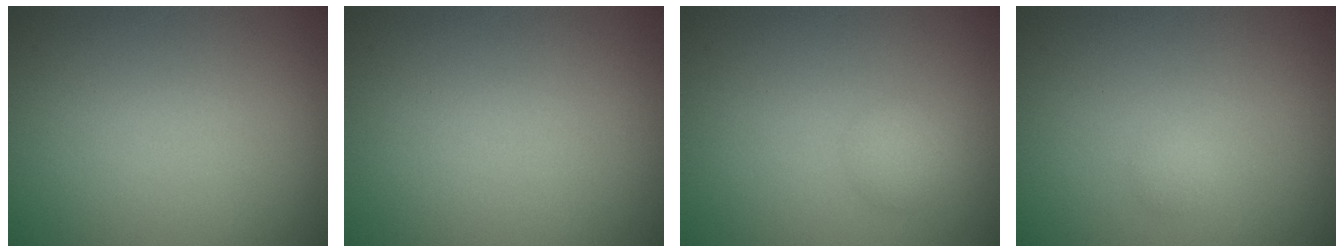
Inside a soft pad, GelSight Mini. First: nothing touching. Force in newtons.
{"total": 0.0}
{"total": 1.6, "press": 1.6, "slide": 0.0}
{"total": 0.6, "press": 0.6, "slide": 0.1}